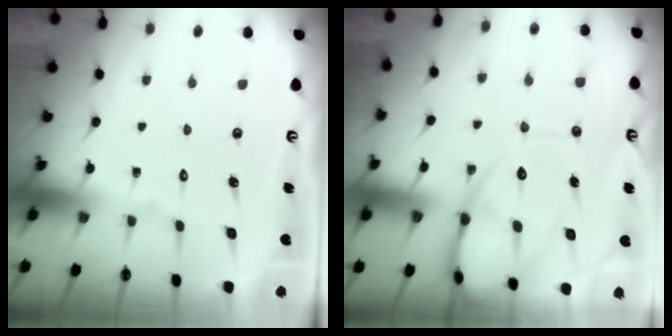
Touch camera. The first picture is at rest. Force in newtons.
{"total": 13.5, "press": 13.4, "slide": 1.3}